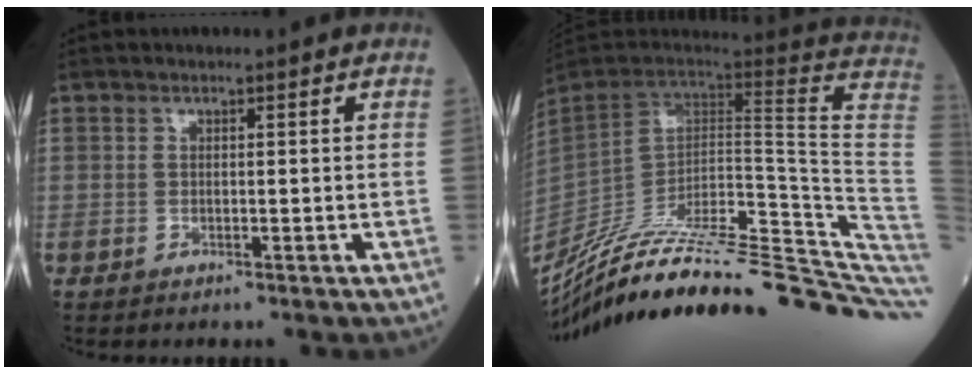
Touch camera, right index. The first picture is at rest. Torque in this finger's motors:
{"motor_torque": [0.00, -2.14, 0.19, 0.02]}